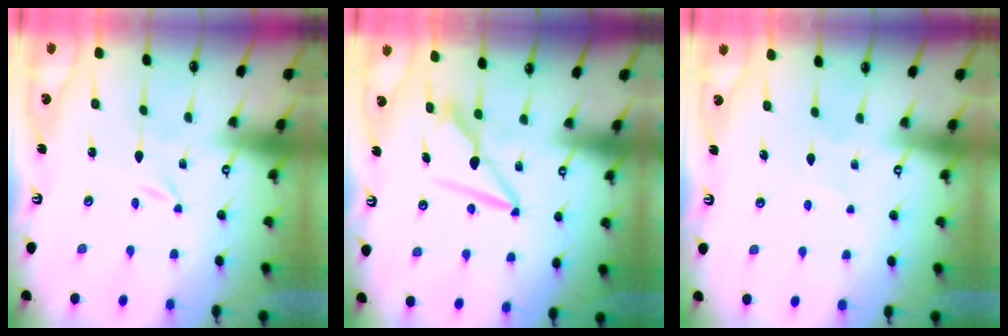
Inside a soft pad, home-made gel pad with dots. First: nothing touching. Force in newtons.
{"total": 8.1, "press": 8.1, "slide": 0.4}
{"total": 4.6, "press": 4.5, "slide": 0.6}